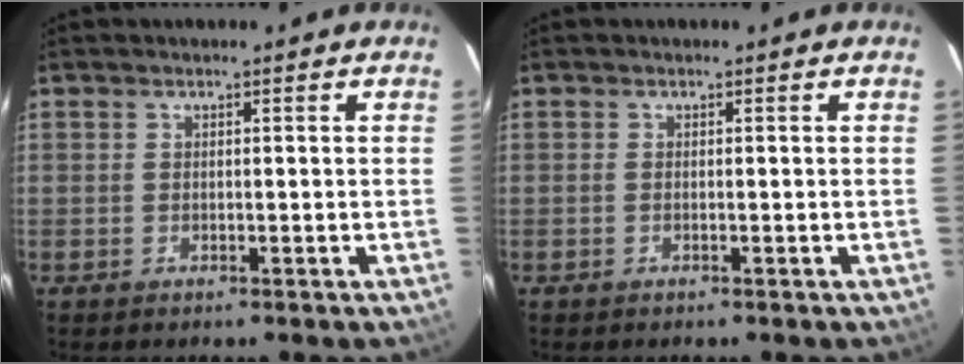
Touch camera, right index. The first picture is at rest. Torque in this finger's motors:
{"motor_torque": [0.08, 0.05, 0.02, 0.01]}